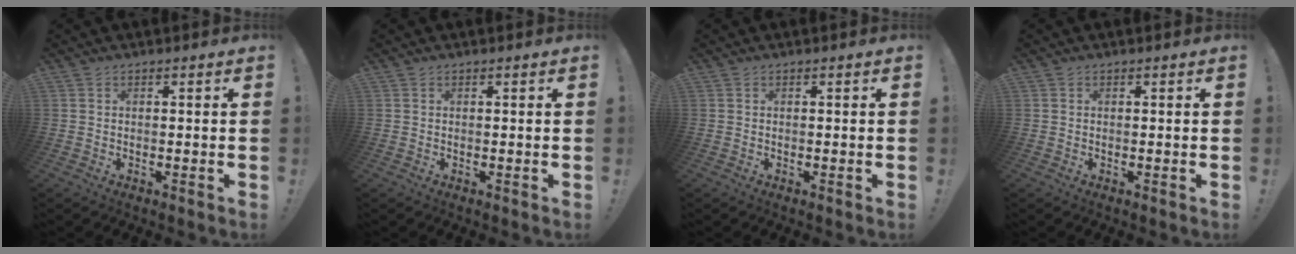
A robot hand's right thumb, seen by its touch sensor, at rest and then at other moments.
{"total": 0.0}
{"total": 0.0}
{"total": 0.0}